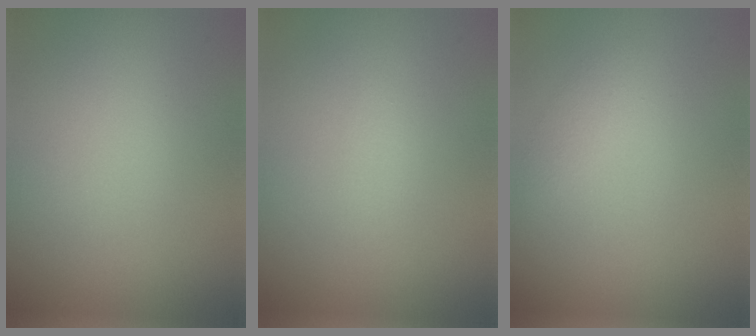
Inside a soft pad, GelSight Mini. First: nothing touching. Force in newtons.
{"total": 0.7, "press": 0.7, "slide": 0.1}
{"total": 0.9, "press": 0.9, "slide": 0.1}